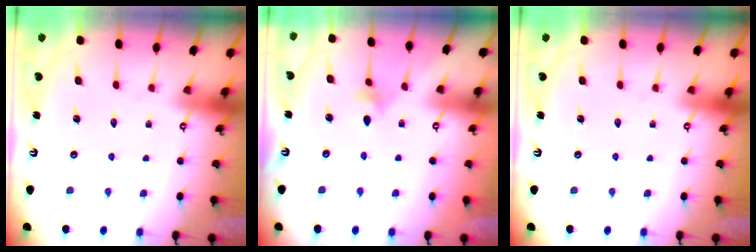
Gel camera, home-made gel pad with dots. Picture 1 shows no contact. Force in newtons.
{"total": 3.8, "press": 3.7, "slide": 0.9}
{"total": 0.0}